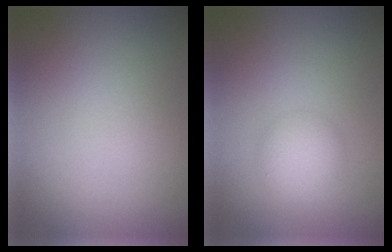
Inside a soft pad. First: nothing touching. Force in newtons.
{"total": 3.0, "press": 3.0, "slide": 0.1}